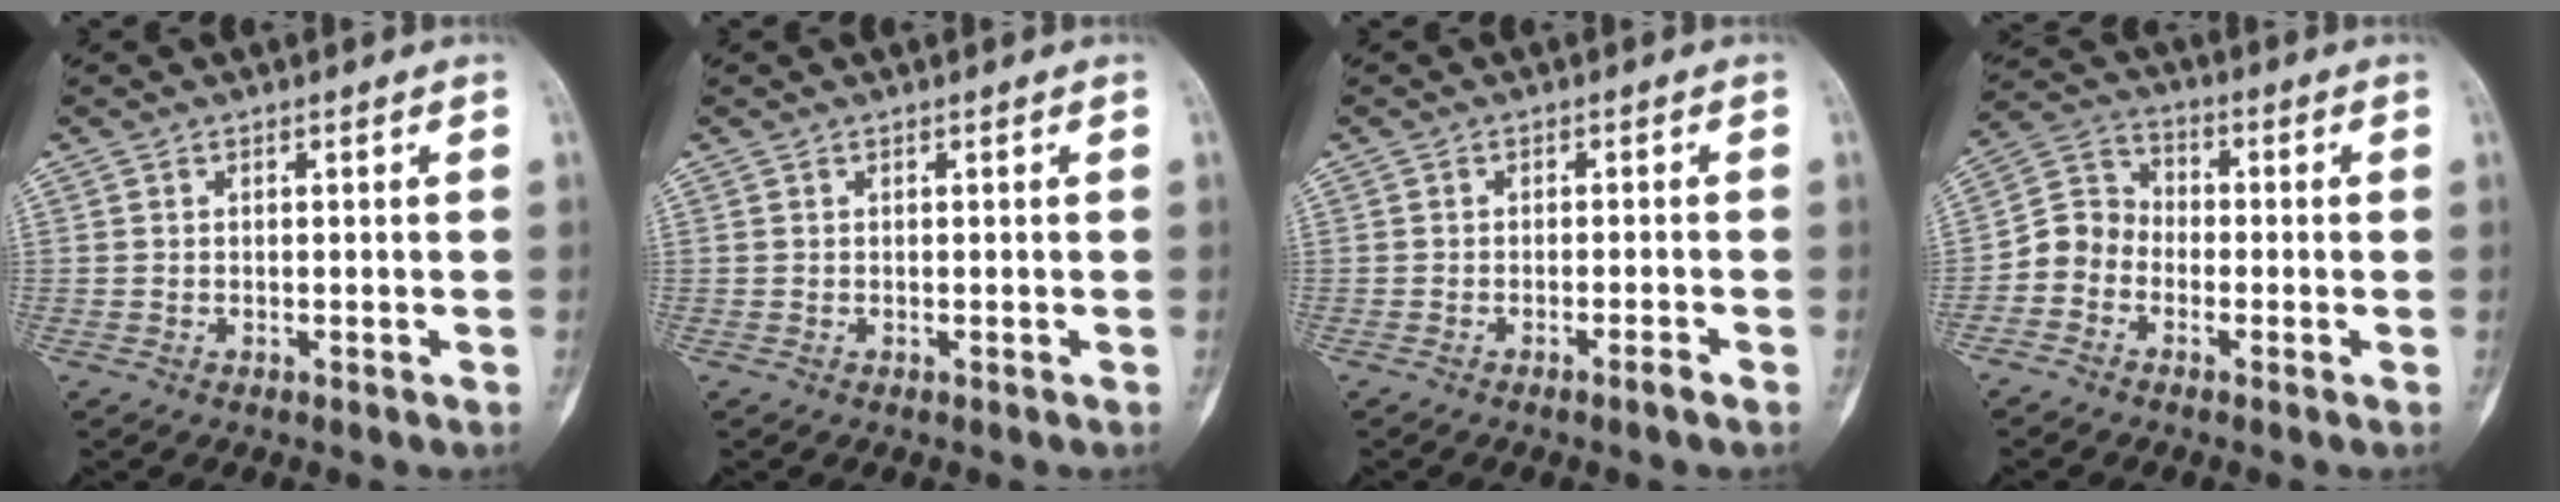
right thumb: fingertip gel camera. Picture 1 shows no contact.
{"total": 0.0}
{"total": 1.9, "force": [-1.3, -0.2, 1.3], "torque": [-0.024, 0.004, -0.027]}
{"total": 6.7, "force": [-2.5, 5.7, 2.4], "torque": [-0.024, 0.036, -0.064]}